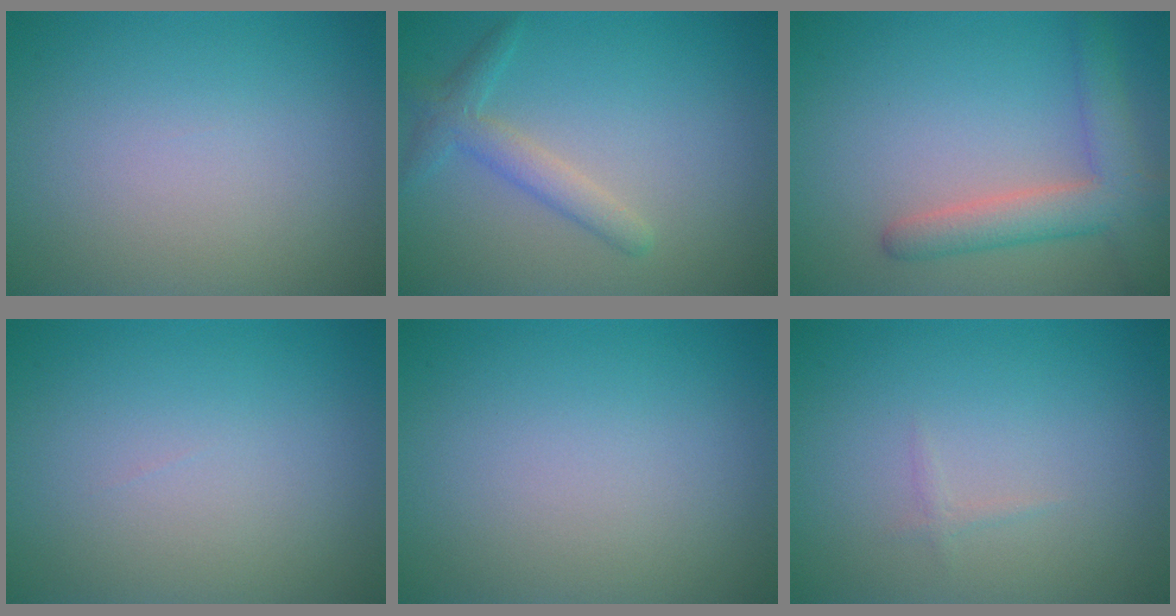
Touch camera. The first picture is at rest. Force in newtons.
{"total": 2.4, "press": 2.4, "slide": 0.2}
{"total": 4.3, "press": 4.3, "slide": 0.2}
{"total": 0.0}
{"total": 0.0}
{"total": 0.5, "press": 0.5, "slide": 0.0}